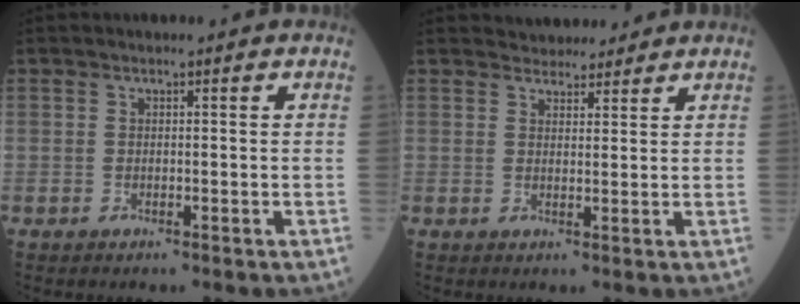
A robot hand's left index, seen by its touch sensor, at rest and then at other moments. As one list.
[{"total": 3.7, "force": [3.5, 1.2, 0.3], "torque": [-0.002, 0.015, 0.049]}]